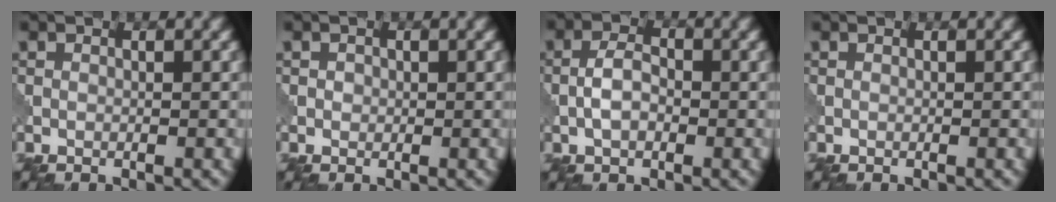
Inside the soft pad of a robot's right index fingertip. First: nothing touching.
{"total": 0.6, "force": [0.1, 0.6, 0.2], "torque": [-0.001, 0.000, -0.001]}
{"total": 2.7, "force": [-0.6, 1.5, 2.2], "torque": [-0.045, 0.006, -0.015]}
{"total": 0.0}